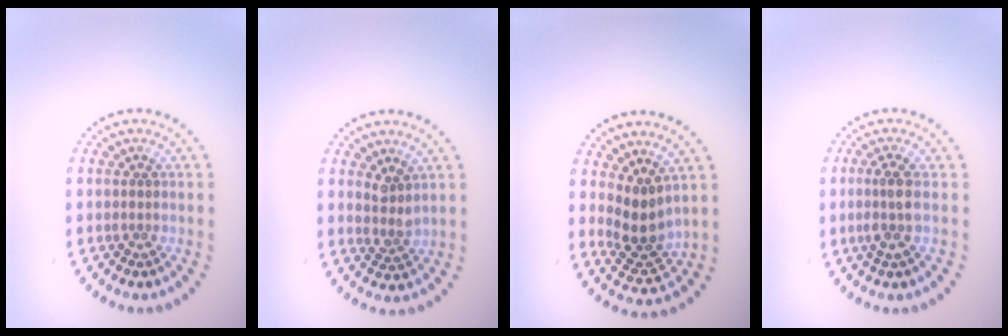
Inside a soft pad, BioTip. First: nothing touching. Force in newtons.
{"total": 1.8, "press": 1.3, "slide": 1.3}
{"total": 3.3, "press": 2.7, "slide": 1.9}
{"total": 2.1, "press": 1.8, "slide": 1.2}